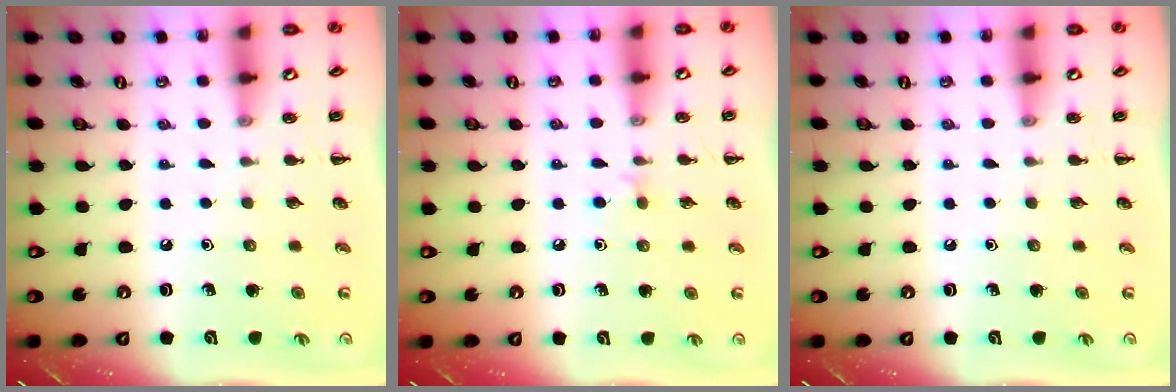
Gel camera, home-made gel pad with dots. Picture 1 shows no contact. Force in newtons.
{"total": 3.4, "press": 3.1, "slide": 1.4}
{"total": 0.0}